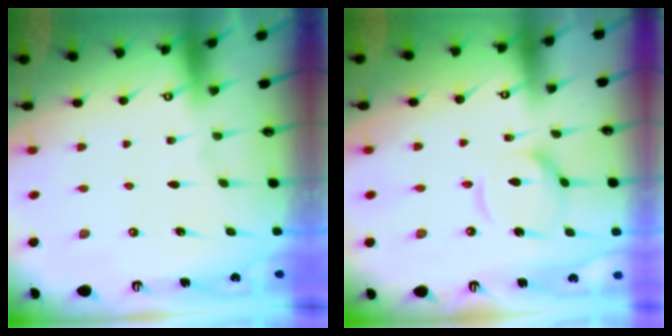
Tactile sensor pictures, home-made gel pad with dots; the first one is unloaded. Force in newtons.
{"total": 11.5, "press": 11.4, "slide": 1.1}